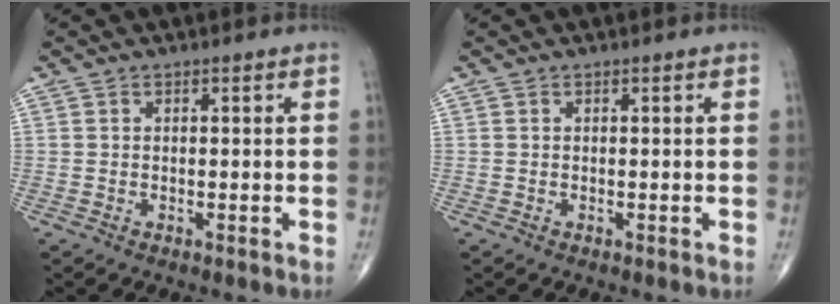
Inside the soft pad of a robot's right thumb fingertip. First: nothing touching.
{"total": 0.0}